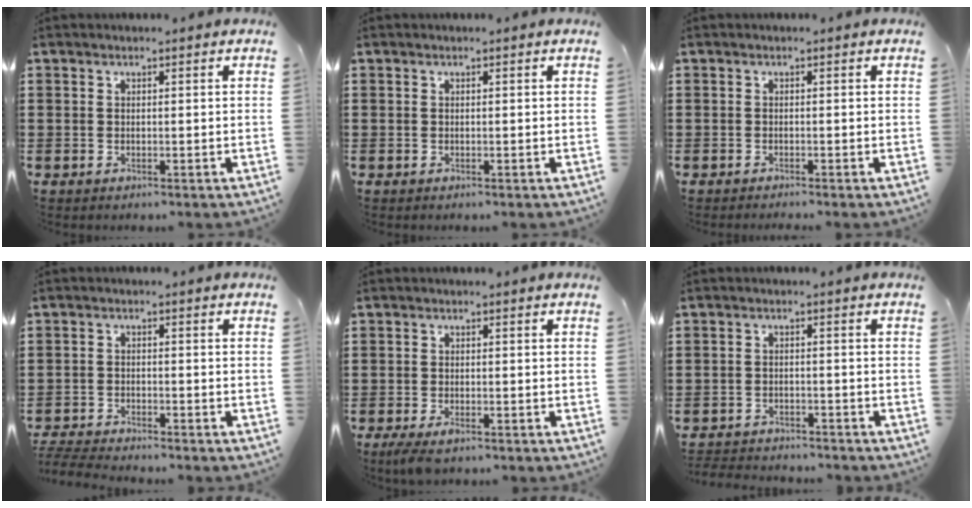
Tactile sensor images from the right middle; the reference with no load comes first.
{"total": 0.0}
{"total": 0.5, "force": [-0.5, 0.0, 0.0], "torque": [-0.001, -0.003, -0.010]}
{"total": 3.5, "force": [-3.4, 0.1, 0.7], "torque": [-0.026, -0.006, -0.074]}
{"total": 2.0, "force": [-1.3, 0.4, 1.5], "torque": [-0.034, -0.003, -0.027]}
{"total": 2.6, "force": [-2.5, 0.3, -0.2], "torque": [-0.004, -0.001, -0.056]}